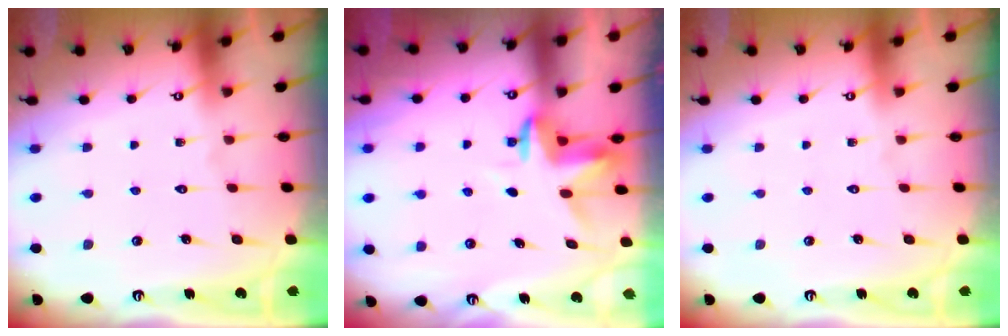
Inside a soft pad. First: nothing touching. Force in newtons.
{"total": 3.6, "press": 3.6, "slide": 0.2}
{"total": 0.0}